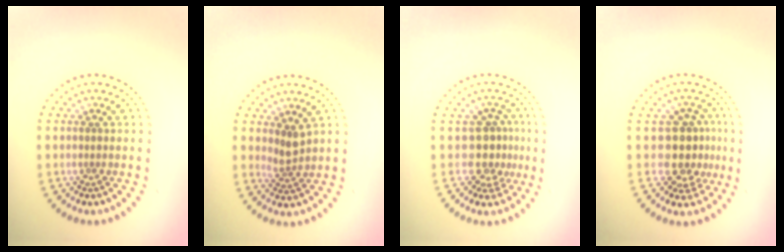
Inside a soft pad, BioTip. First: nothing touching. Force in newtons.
{"total": 1.9, "press": 1.4, "slide": 1.3}
{"total": 3.1, "press": 2.1, "slide": 2.2}
{"total": 3.8, "press": 3.2, "slide": 2.1}